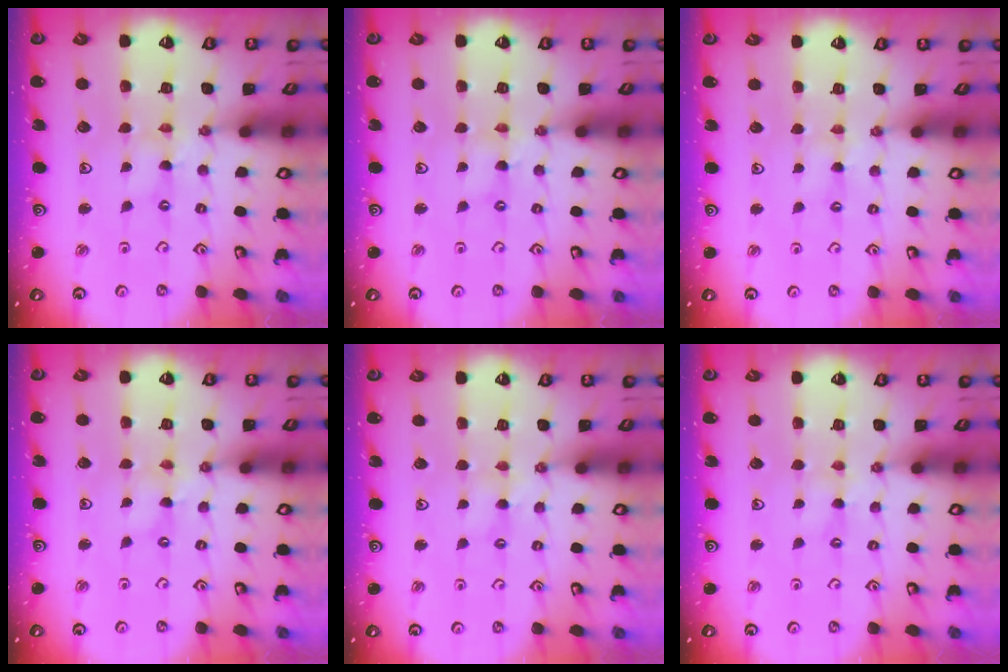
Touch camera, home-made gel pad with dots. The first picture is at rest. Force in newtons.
{"total": 1.4, "press": 1.4, "slide": 0.2}
{"total": 1.8, "press": 1.7, "slide": 0.3}
{"total": 0.0}
{"total": 2.2, "press": 2.1, "slide": 0.4}
{"total": 2.2, "press": 2.2, "slide": 0.3}